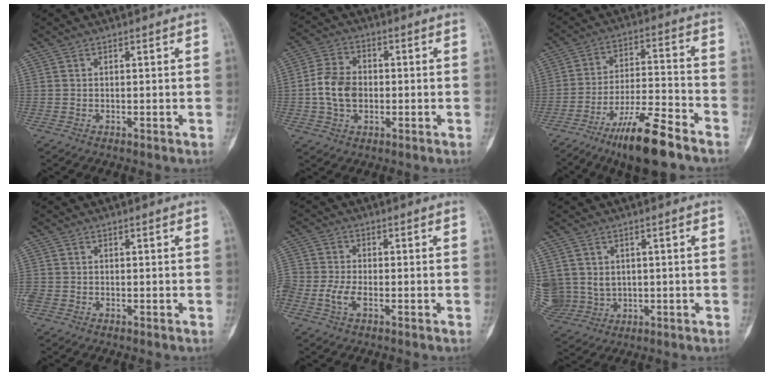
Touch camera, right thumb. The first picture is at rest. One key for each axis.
{"total": 8.5, "fx": -0.8, "fy": 6.2, "fz": 5.8, "tx": -0.094, "ty": 0.015, "tz": -0.022}
{"total": 14.4, "fx": -10.0, "fy": 3.0, "fz": 9.9, "tx": -0.178, "ty": 0.063, "tz": -0.171}
{"total": 2.1, "fx": -0.5, "fy": 1.6, "fz": 1.2, "tx": -0.037, "ty": 0.002, "tz": -0.011}
{"total": 5.4, "fx": -2.2, "fy": 2.9, "fz": 3.9, "tx": -0.096, "ty": 0.011, "tz": -0.048}
{"total": 13.3, "fx": 0.5, "fy": 11.9, "fz": 5.8, "tx": -0.159, "ty": 0.017, "tz": 0.039}